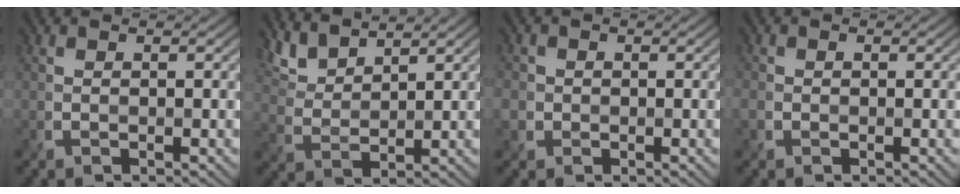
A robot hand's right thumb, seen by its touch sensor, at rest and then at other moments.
{"total": 5.0, "force": [4.3, 1.2, 2.2], "torque": [-0.066, 0.005, 0.095]}
{"total": 2.4, "force": [-0.2, 2.3, 0.3], "torque": [-0.017, 0.000, -0.006]}
{"total": 1.6, "force": [-0.5, 1.4, 0.6], "torque": [-0.018, -0.005, -0.012]}